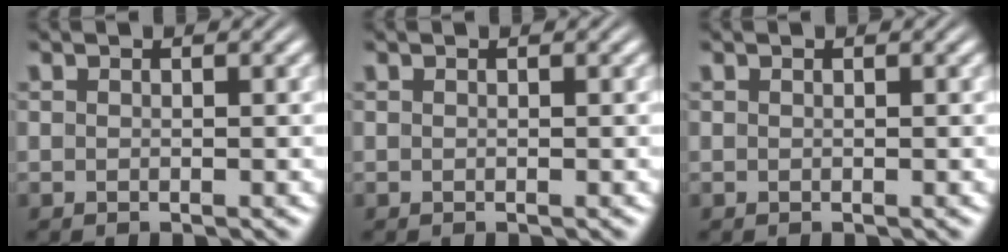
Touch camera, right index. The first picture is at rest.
{"total": 0.0}
{"total": 0.0}